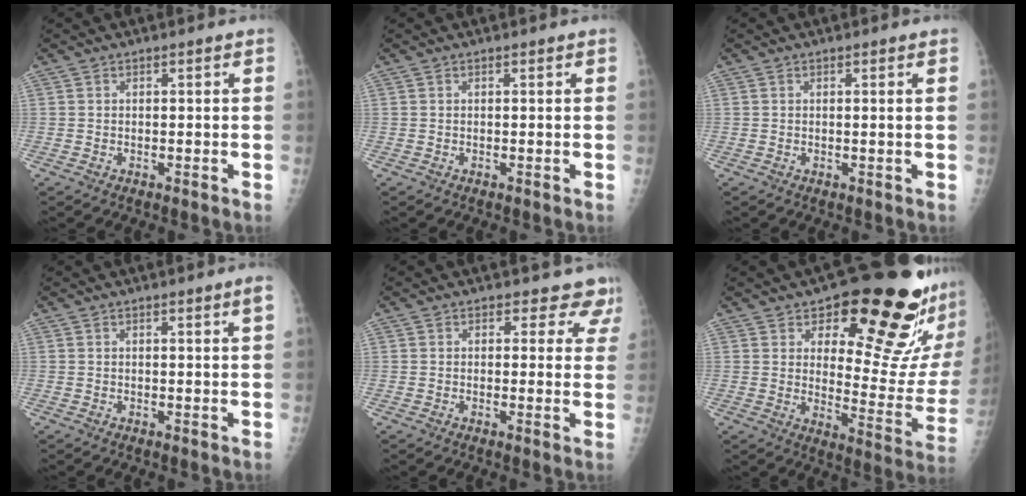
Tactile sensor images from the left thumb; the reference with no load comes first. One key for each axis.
{"total": 0.0}
{"total": 0.7, "fx": 0.1, "fy": -0.3, "fz": 0.6, "tx": -0.017, "ty": -0.003, "tz": 0.004}
{"total": 1.5, "fx": 0.9, "fy": -0.3, "fz": 1.2, "tx": -0.017, "ty": -0.007, "tz": 0.013}
{"total": 5.8, "fx": 4.9, "fy": 3.1, "fz": 0.4, "tx": 0.041, "ty": -0.023, "tz": 0.034}
{"total": 23.0, "fx": 14.7, "fy": 7.9, "fz": 15.7, "tx": -0.165, "ty": -0.102, "tz": 0.200}